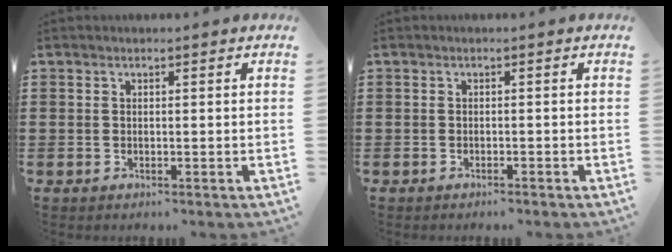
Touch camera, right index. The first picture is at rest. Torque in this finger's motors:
{"motor_torque": [0.07, -0.07, -0.02, -0.06]}